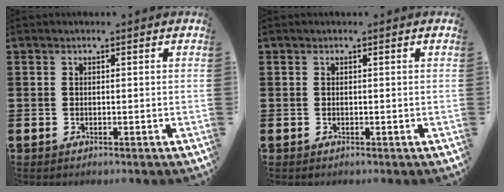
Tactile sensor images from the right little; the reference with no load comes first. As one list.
[{"total": 0.0}]